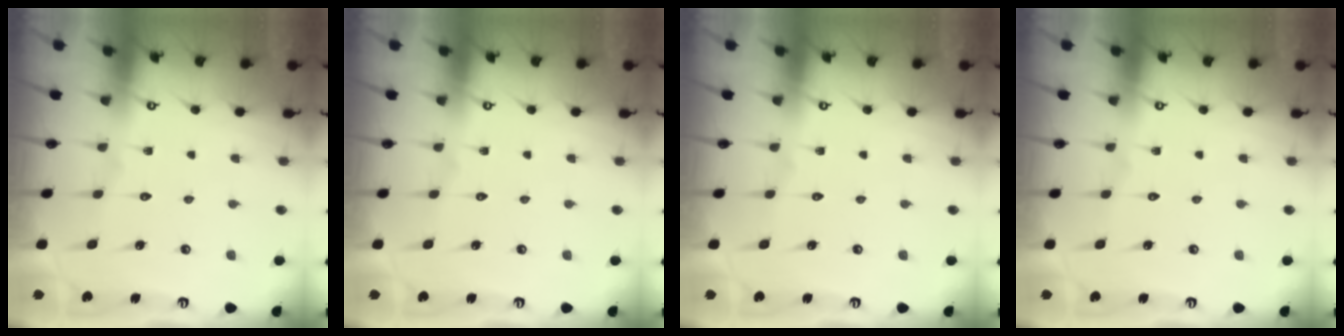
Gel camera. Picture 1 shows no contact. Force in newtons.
{"total": 0.0}
{"total": 0.0}
{"total": 0.0}